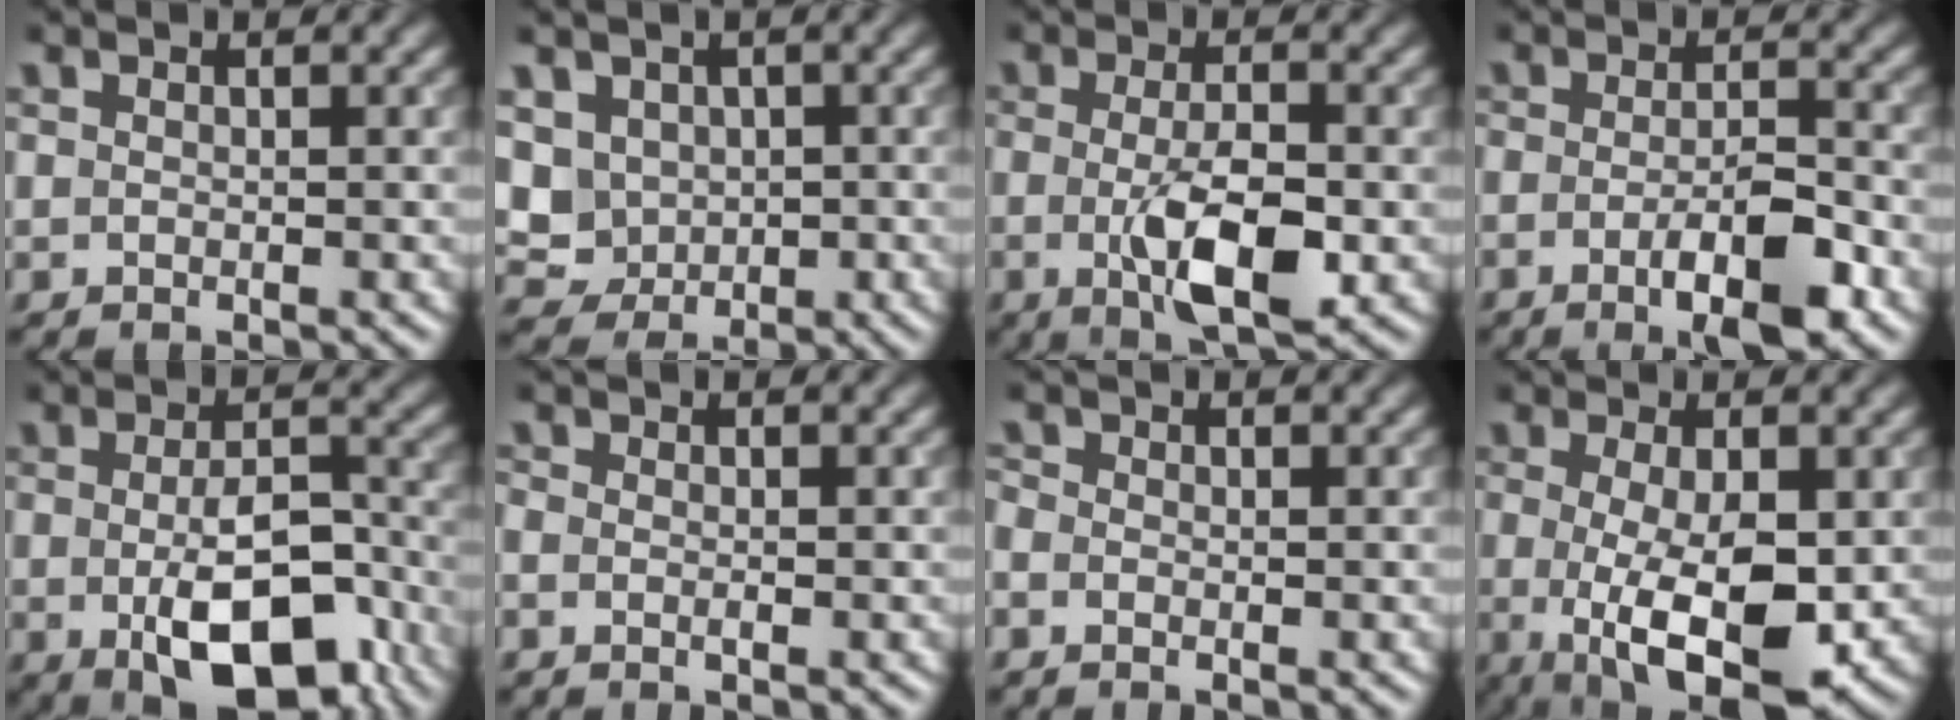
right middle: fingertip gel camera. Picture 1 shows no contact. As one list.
[{"total": 4.7, "force": [0.7, 4.1, 2.1], "torque": [-0.051, -0.002, 0.012]}, {"total": 6.1, "force": [-1.4, 1.9, 5.6], "torque": [-0.106, -0.012, -0.024]}, {"total": 5.5, "force": [-2.5, 1.3, 4.7], "torque": [-0.081, -0.002, -0.041]}, {"total": 9.5, "force": [-3.2, 4.6, 7.6], "torque": [-0.127, -0.015, -0.042]}, {"total": 0.8, "force": [-0.3, 0.3, 0.7], "torque": [-0.017, -0.004, -0.010]}, {"total": 0.9, "force": [-0.4, 0.6, 0.6], "torque": [-0.020, -0.005, -0.013]}, {"total": 8.3, "force": [-1.5, 3.0, 7.7], "torque": [-0.139, -0.021, -0.016]}]